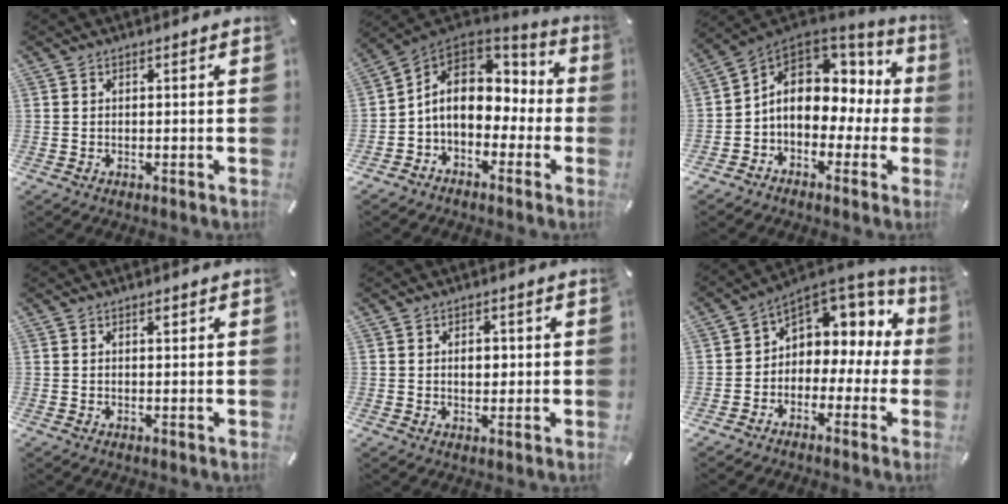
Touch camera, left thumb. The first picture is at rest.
{"total": 11.6, "force": [-0.3, 9.4, 6.9], "torque": [-0.132, 0.005, -0.004]}
{"total": 11.6, "force": [1.3, 9.3, 6.8], "torque": [-0.110, -0.004, 0.025]}
{"total": 1.1, "force": [0.6, 0.5, 0.8], "torque": [-0.008, -0.002, 0.008]}
{"total": 3.2, "force": [0.3, 2.4, 2.2], "torque": [-0.021, -0.004, -0.003]}
{"total": 7.3, "force": [3.0, 6.2, 2.5], "torque": [-0.048, -0.031, 0.058]}